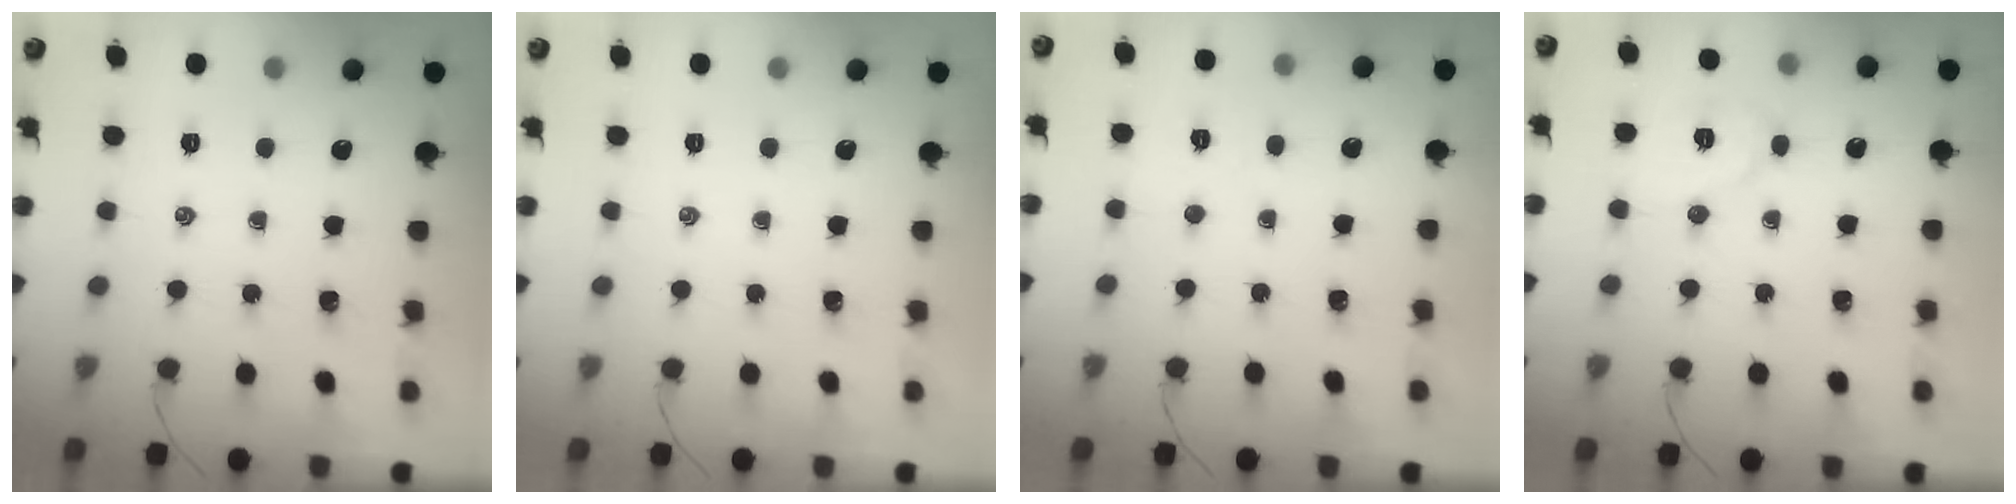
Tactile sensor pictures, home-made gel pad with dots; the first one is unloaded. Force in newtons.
{"total": 0.0}
{"total": 3.8, "press": 3.7, "slide": 0.9}
{"total": 7.7, "press": 7.7, "slide": 0.6}